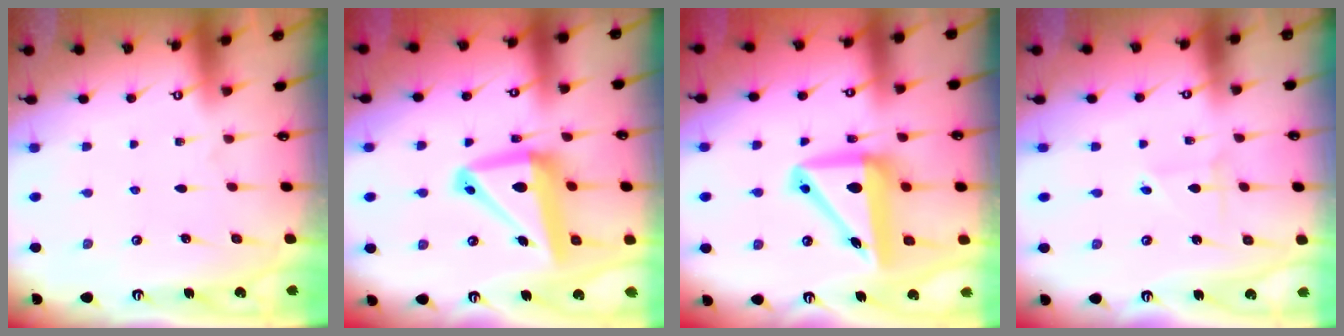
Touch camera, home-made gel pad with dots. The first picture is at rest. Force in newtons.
{"total": 15.3, "press": 15.1, "slide": 1.9}
{"total": 12.5, "press": 12.3, "slide": 2.4}
{"total": 1.8, "press": 1.8, "slide": 0.1}